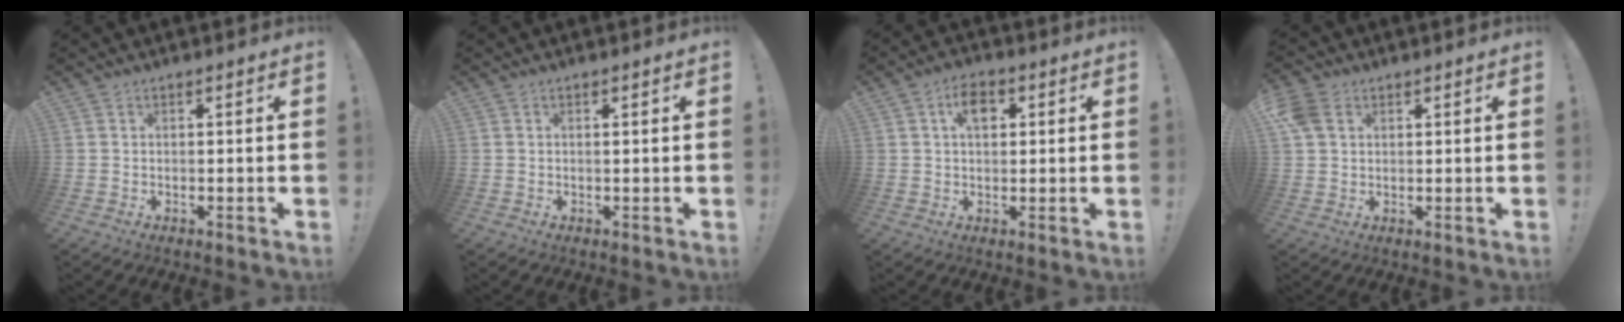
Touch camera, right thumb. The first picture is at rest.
{"total": 0.5, "force": [0.2, -0.3, 0.4], "torque": [0.002, -0.004, 0.001]}
{"total": 6.4, "force": [2.0, 3.9, 4.7], "torque": [-0.073, 0.004, 0.033]}
{"total": 6.1, "force": [2.3, 4.4, 3.5], "torque": [-0.075, 0.007, 0.050]}